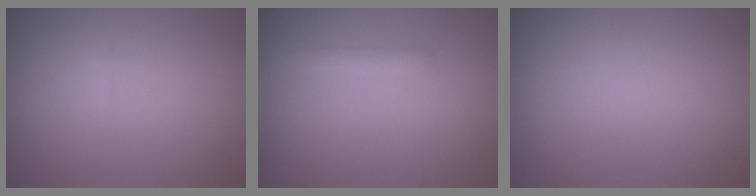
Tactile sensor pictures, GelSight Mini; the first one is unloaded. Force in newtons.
{"total": 1.2, "press": 1.2, "slide": 0.1}
{"total": 0.0}